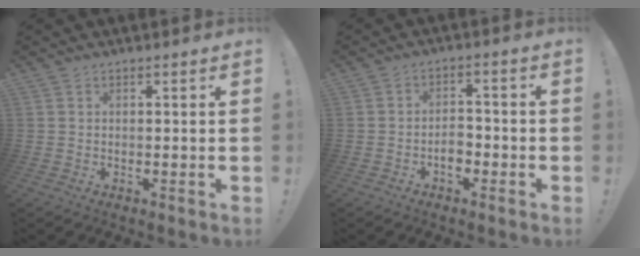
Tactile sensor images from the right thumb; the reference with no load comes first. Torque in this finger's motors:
{"motor_torque": [0.91, 0.18, 0.25, -0.33, 0.14]}